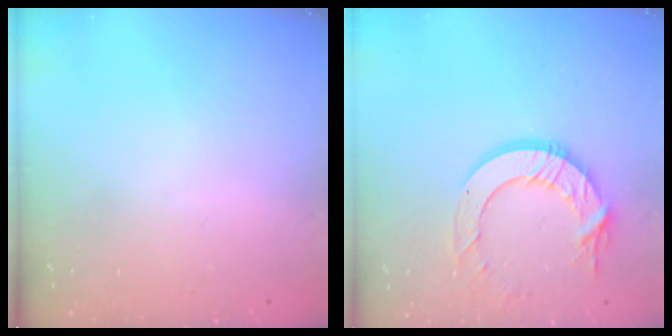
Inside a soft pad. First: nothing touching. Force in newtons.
{"total": 12.6, "press": 12.6, "slide": 1.1}